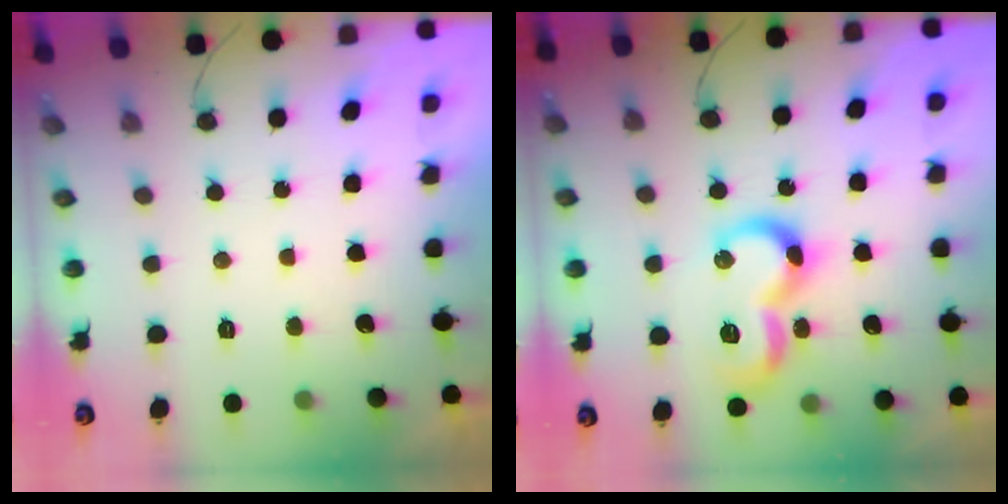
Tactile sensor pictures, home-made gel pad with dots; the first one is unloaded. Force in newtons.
{"total": 13.8, "press": 13.7, "slide": 1.2}